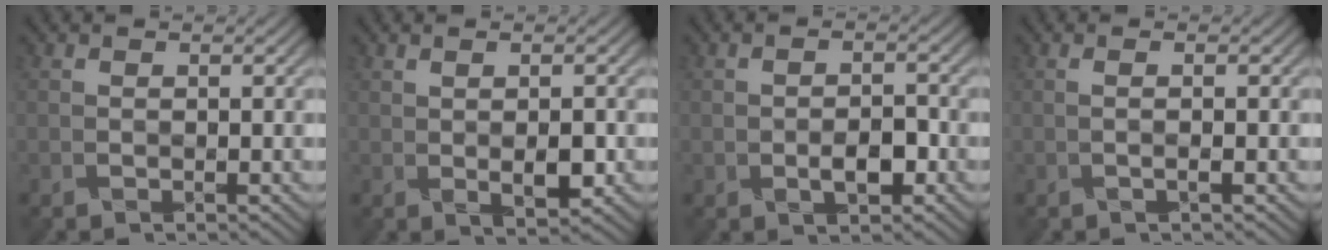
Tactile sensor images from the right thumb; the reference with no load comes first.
{"total": 2.7, "force": [0.1, 0.7, 2.6], "torque": [-0.051, 0.001, 0.009]}
{"total": 2.7, "force": [-1.0, 1.3, 2.1], "torque": [-0.037, -0.001, -0.014]}
{"total": 1.2, "force": [-0.1, 0.2, 1.2], "torque": [-0.022, 0.002, -0.008]}